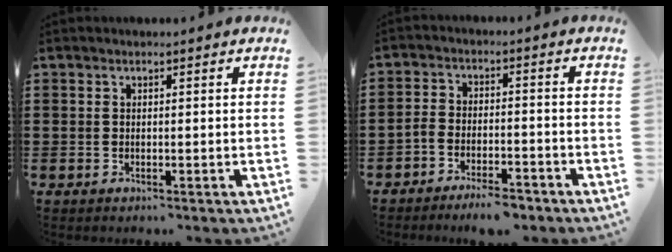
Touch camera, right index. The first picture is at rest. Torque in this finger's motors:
{"motor_torque": [1.62, 0.52, 0.38, 0.07]}